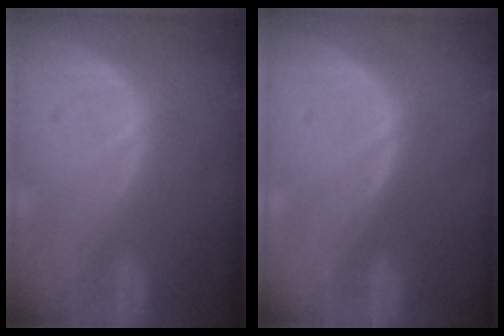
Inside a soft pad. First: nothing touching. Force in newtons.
{"total": 0.0}